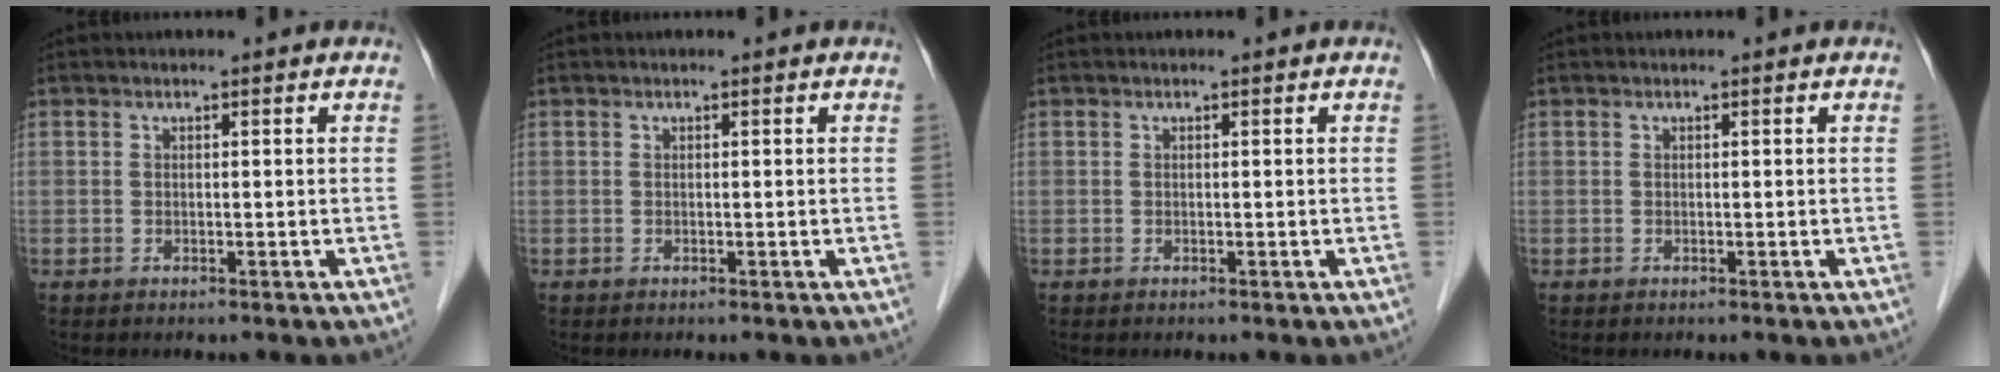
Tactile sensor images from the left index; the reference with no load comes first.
{"total": 0.0}
{"total": 0.0}
{"total": 0.0}